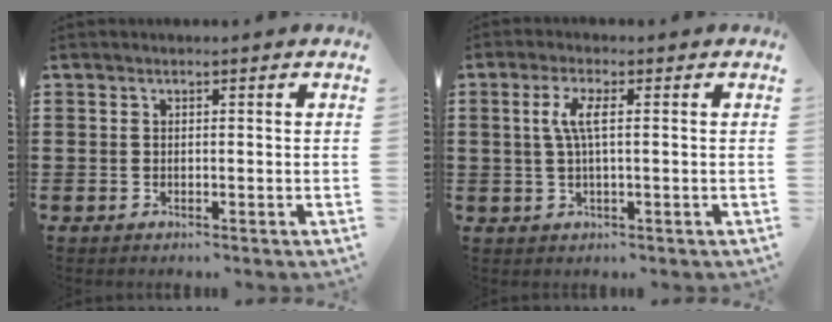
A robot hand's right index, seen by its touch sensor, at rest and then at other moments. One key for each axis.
{"total": 3.8, "fx": 0.4, "fy": 0.5, "fz": 3.8, "tx": -0.087, "ty": -0.006, "tz": 0.000}